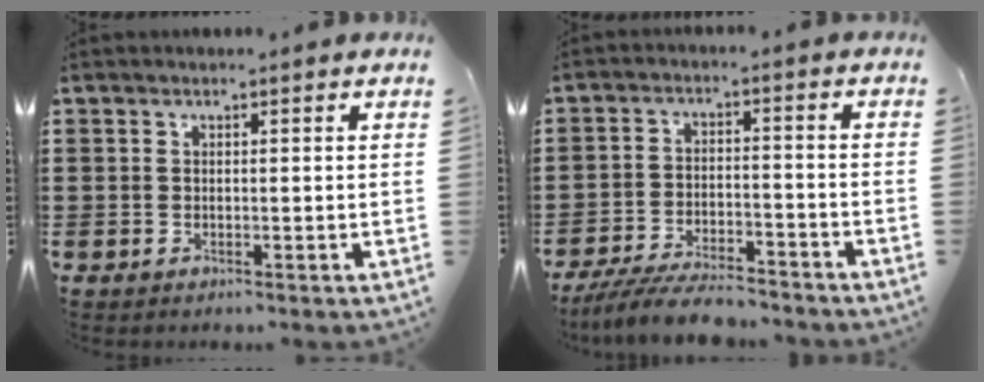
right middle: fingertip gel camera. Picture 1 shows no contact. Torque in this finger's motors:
{"motor_torque": [0.86, -0.36, 0.11, 0.14]}